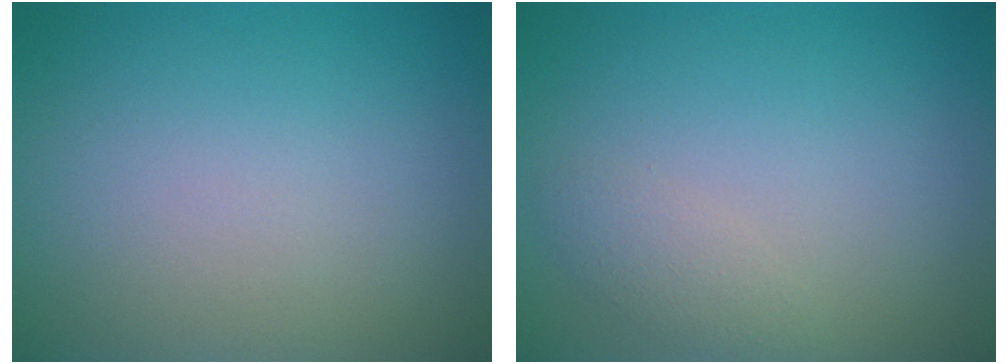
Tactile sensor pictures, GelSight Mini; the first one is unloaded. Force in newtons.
{"total": 1.4, "press": 1.4, "slide": 0.1}